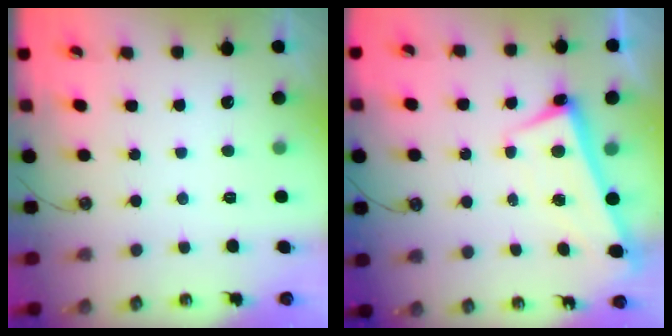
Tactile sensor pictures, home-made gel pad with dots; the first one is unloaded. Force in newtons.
{"total": 2.4, "press": 2.3, "slide": 0.7}